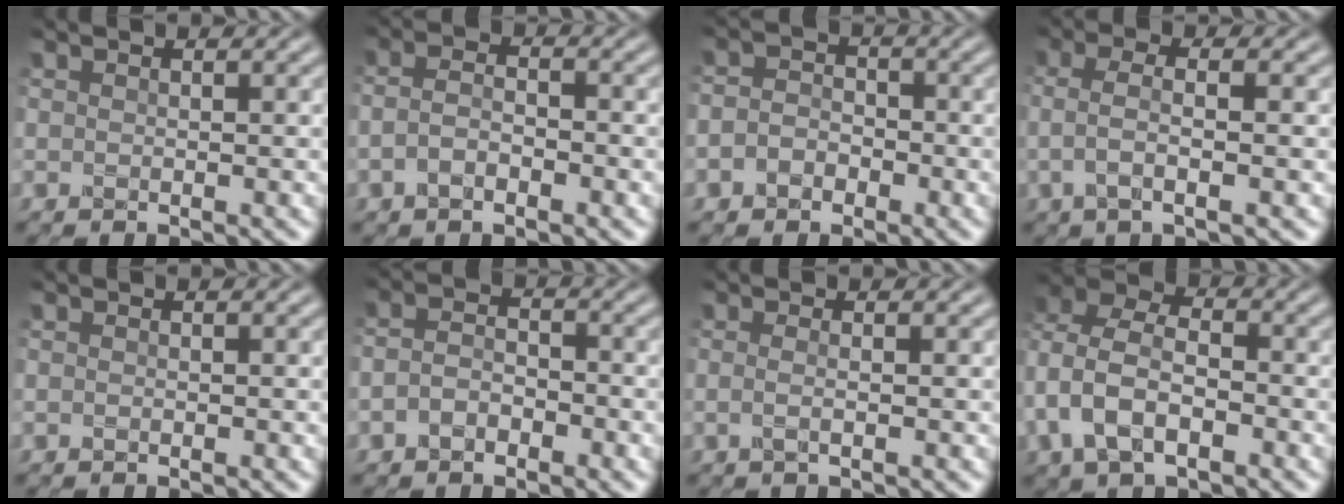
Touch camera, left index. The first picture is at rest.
{"total": 2.4, "force": [-1.1, 1.0, 1.9], "torque": [-0.042, 0.004, -0.022]}
{"total": 2.0, "force": [-1.0, 1.6, 0.7], "torque": [-0.013, 0.007, -0.025]}
{"total": 3.1, "force": [-0.2, 1.0, 2.9], "torque": [-0.056, 0.004, -0.007]}
{"total": 0.0}
{"total": 2.0, "force": [-1.1, 1.2, 1.3], "torque": [-0.030, 0.006, -0.024]}
{"total": 1.4, "force": [-0.1, 0.6, 1.2], "torque": [-0.016, 0.001, -0.013]}
{"total": 6.9, "force": [-1.3, 5.1, 4.6], "torque": [-0.106, 0.007, -0.035]}